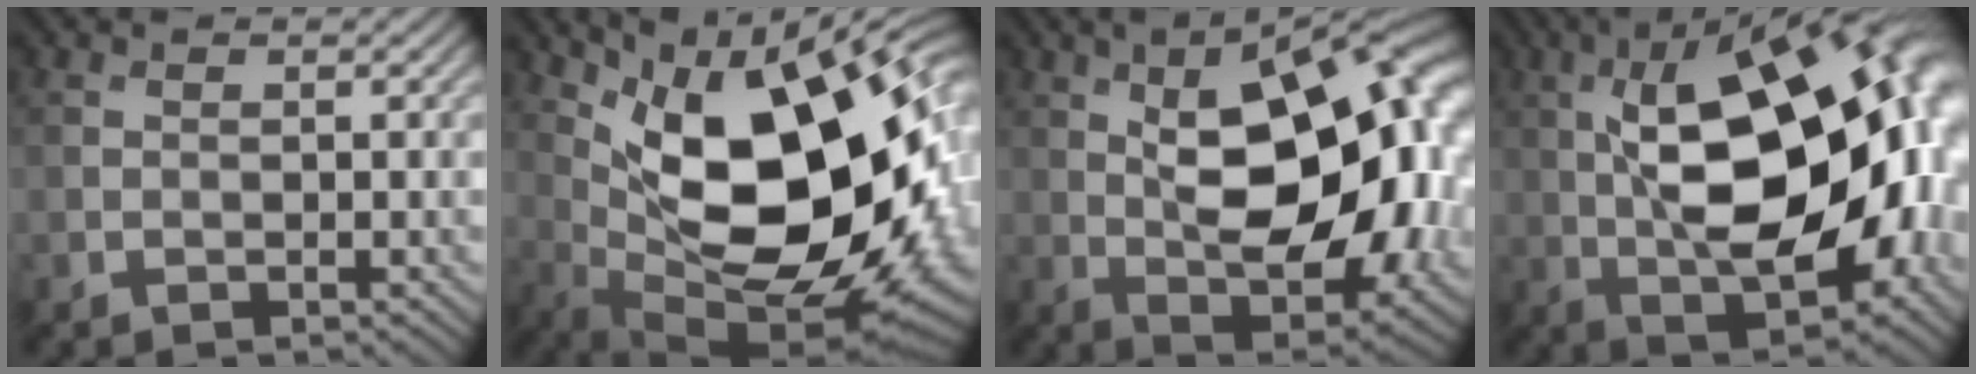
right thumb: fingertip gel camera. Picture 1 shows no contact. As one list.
[{"total": 19.8, "force": [3.5, 9.5, 17.0], "torque": [-0.267, 0.014, 0.058]}, {"total": 18.9, "force": [2.0, 9.2, 16.4], "torque": [-0.230, 0.018, 0.015]}, {"total": 20.4, "force": [1.1, 9.6, 17.9], "torque": [-0.272, 0.020, 0.001]}]